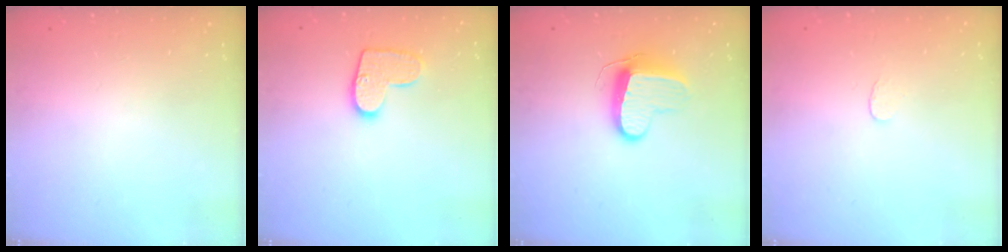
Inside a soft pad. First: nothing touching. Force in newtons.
{"total": 10.7, "press": 10.7, "slide": 0.6}
{"total": 10.3, "press": 10.3, "slide": 0.4}
{"total": 3.0, "press": 3.0, "slide": 0.2}